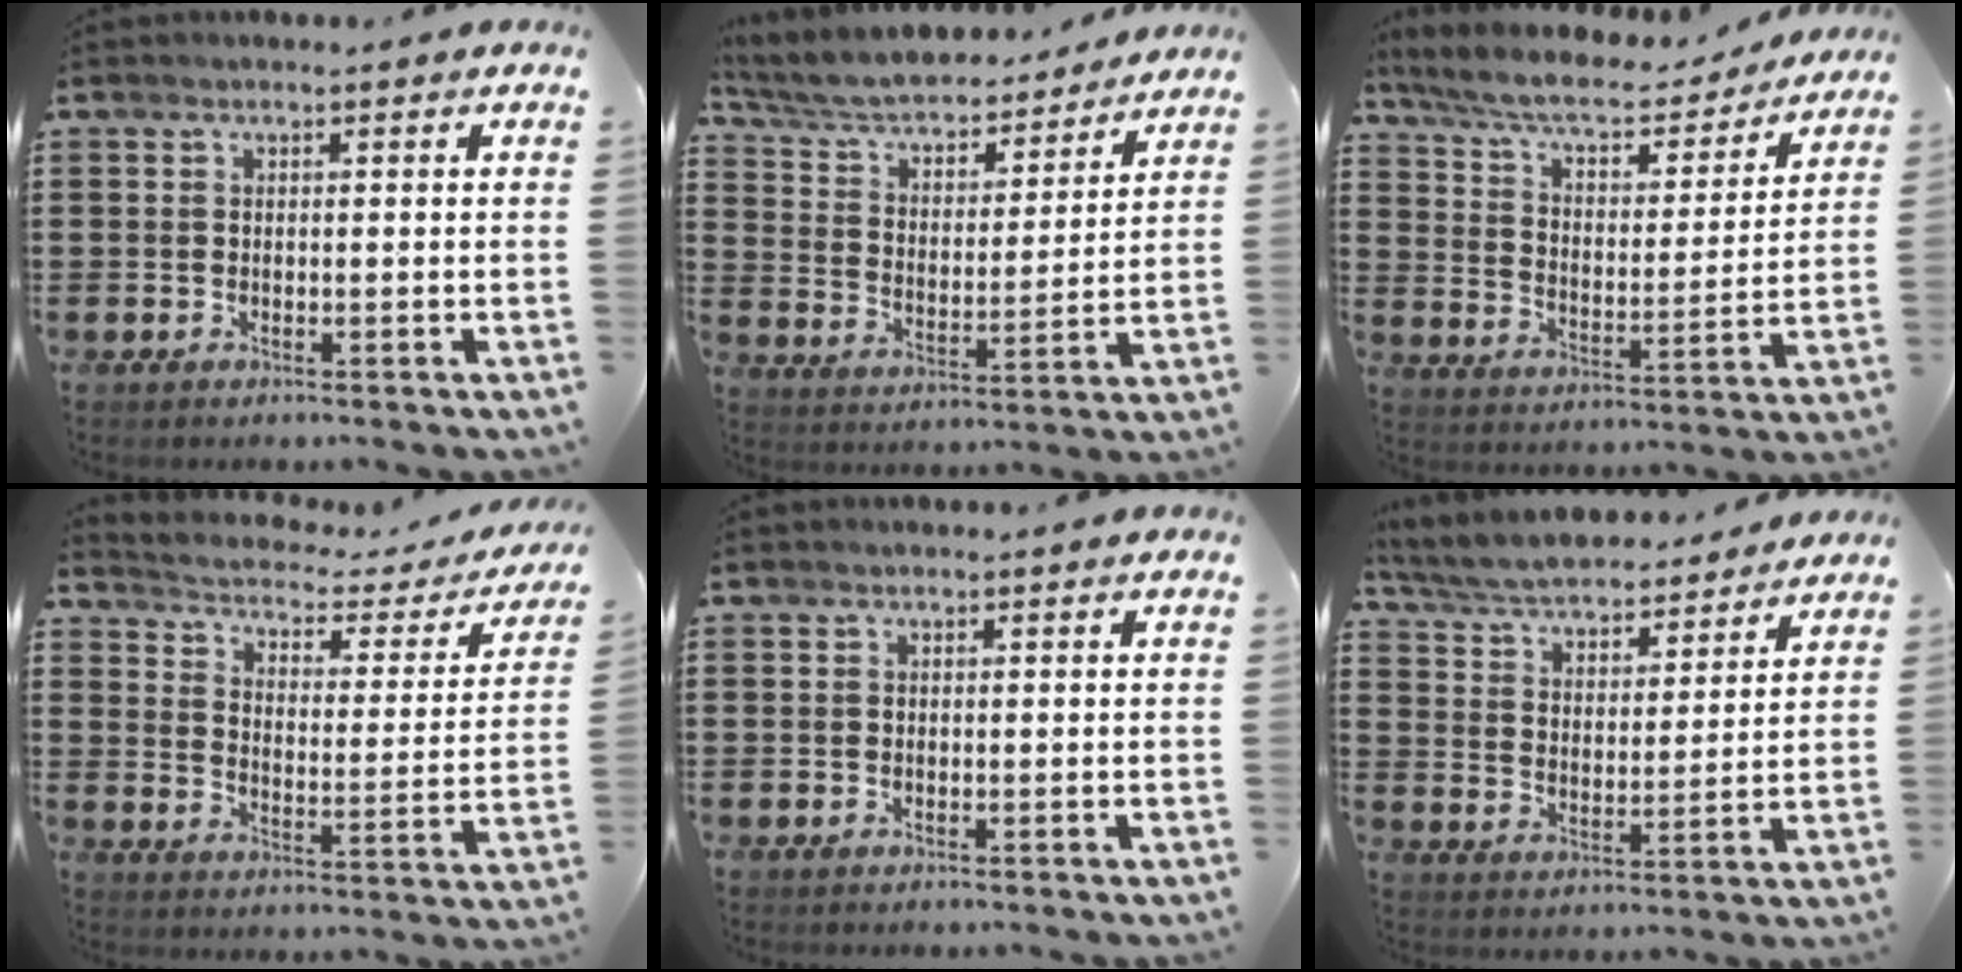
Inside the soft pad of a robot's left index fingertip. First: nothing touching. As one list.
[{"total": 5.0, "force": [4.5, 1.1, 1.9], "torque": [-0.058, -0.032, 0.070]}, {"total": 7.6, "force": [6.6, 1.4, 3.5], "torque": [-0.096, -0.036, 0.111]}, {"total": 2.3, "force": [1.9, 0.8, 1.0], "torque": [-0.037, -0.025, 0.022]}, {"total": 0.0}, {"total": 5.6, "force": [5.4, 0.5, 1.4], "torque": [-0.054, -0.034, 0.091]}]